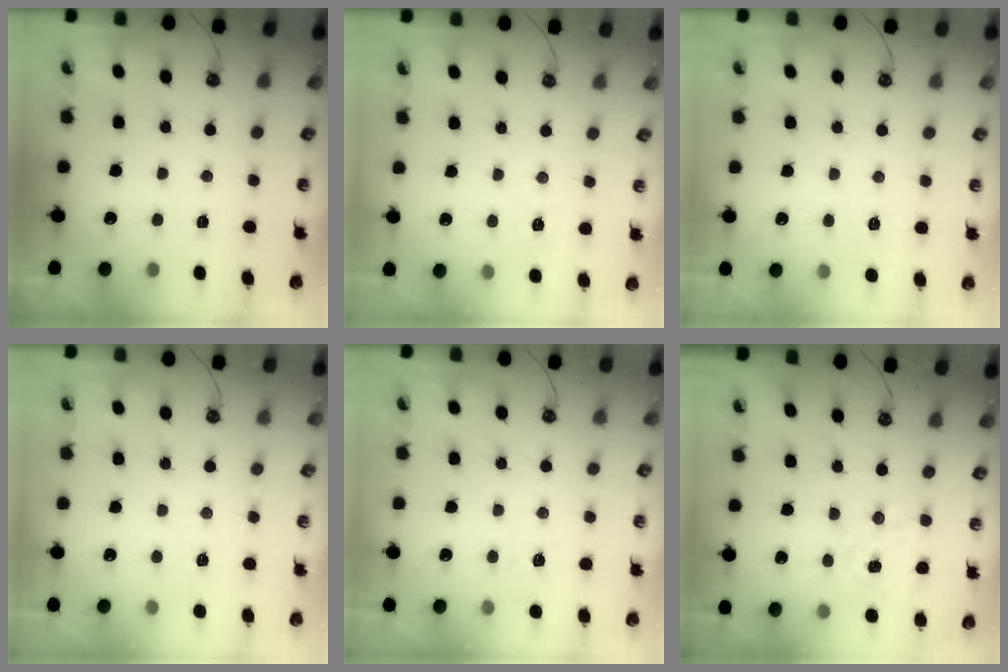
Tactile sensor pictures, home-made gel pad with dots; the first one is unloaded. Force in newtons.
{"total": 6.5, "press": 6.5, "slide": 0.8}
{"total": 6.0, "press": 6.0, "slide": 0.7}
{"total": 3.7, "press": 3.7, "slide": 0.4}
{"total": 6.3, "press": 6.3, "slide": 0.5}
{"total": 2.8, "press": 2.7, "slide": 0.3}